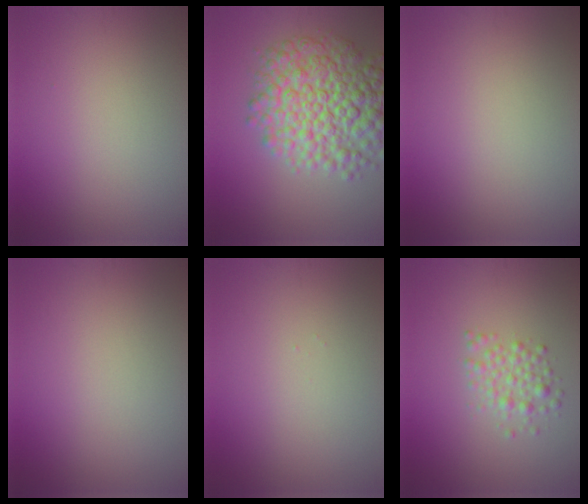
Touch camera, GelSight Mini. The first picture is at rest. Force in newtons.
{"total": 9.5, "press": 9.5, "slide": 0.2}
{"total": 0.0}
{"total": 0.0}
{"total": 0.0}
{"total": 2.3, "press": 2.3, "slide": 0.0}